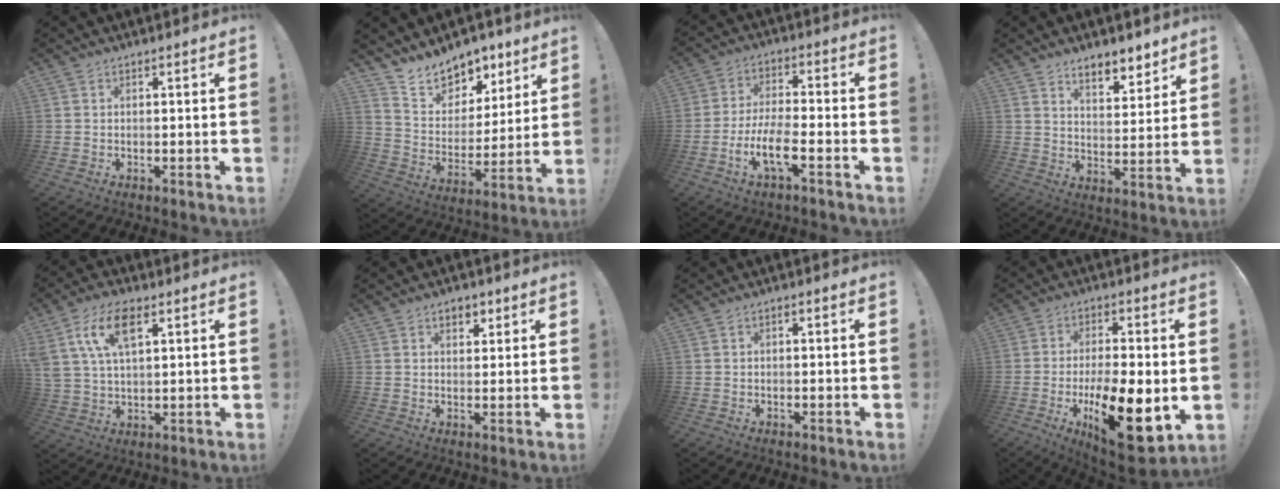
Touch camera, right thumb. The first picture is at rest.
{"total": 12.8, "force": [10.8, 6.4, 2.5], "torque": [-0.061, -0.082, 0.205]}
{"total": 10.2, "force": [-4.8, 3.5, 8.2], "torque": [-0.165, 0.009, -0.090]}
{"total": 8.0, "force": [6.9, 2.9, 2.9], "torque": [-0.040, -0.054, 0.127]}
{"total": 12.0, "force": [5.3, 6.1, 8.9], "torque": [-0.171, 0.000, 0.100]}
{"total": 4.3, "force": [2.4, 3.0, 2.0], "torque": [-0.025, -0.003, 0.041]}
{"total": 0.9, "force": [-0.5, 0.5, 0.5], "torque": [-0.011, 0.005, -0.009]}
{"total": 19.3, "force": [-5.2, 7.7, 16.9], "torque": [-0.258, 0.019, -0.072]}